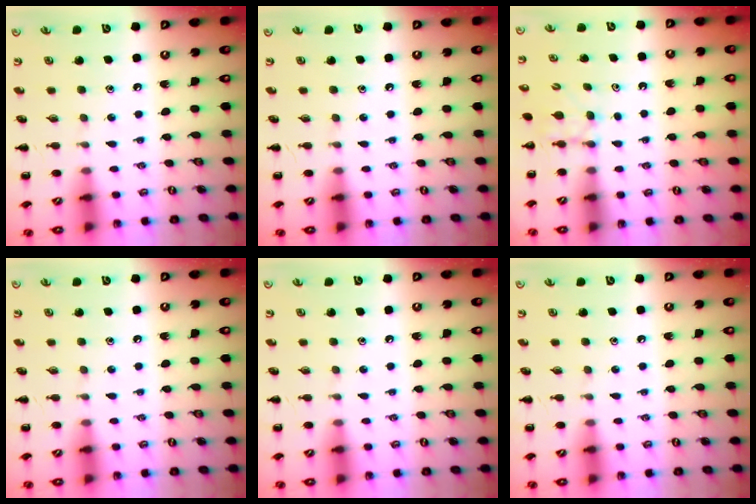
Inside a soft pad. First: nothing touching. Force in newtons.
{"total": 0.0}
{"total": 3.5, "press": 3.2, "slide": 1.4}
{"total": 0.0}
{"total": 0.0}
{"total": 0.0}